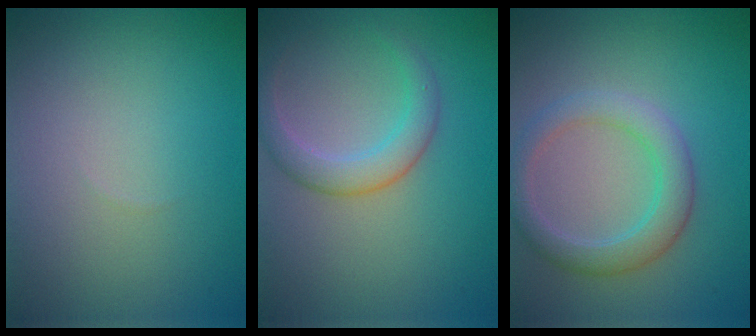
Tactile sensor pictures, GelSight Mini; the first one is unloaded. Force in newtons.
{"total": 3.1, "press": 3.1, "slide": 0.1}
{"total": 3.6, "press": 3.6, "slide": 0.1}